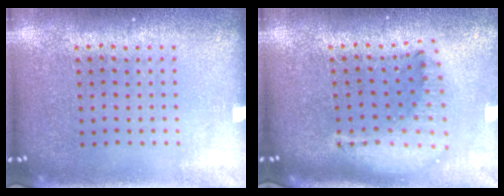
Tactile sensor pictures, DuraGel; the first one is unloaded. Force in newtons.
{"total": 1.8, "press": 1.4, "slide": 1.0}